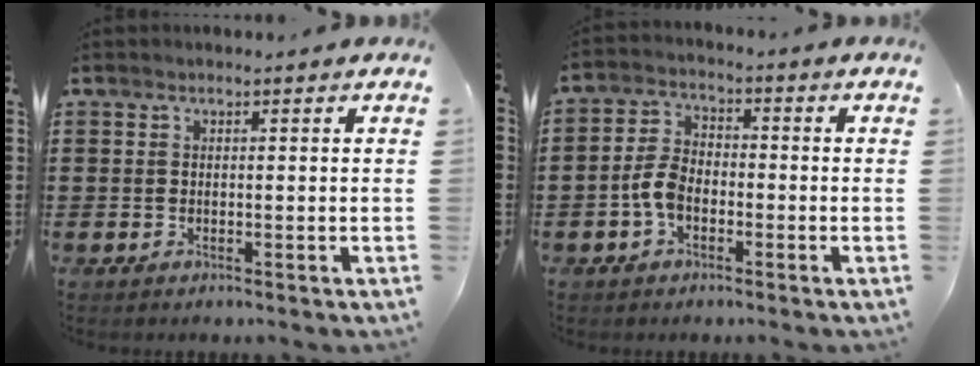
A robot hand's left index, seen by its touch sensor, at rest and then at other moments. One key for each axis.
{"total": 5.1, "fx": -1.8, "fy": 3.1, "fz": 3.6, "tx": -0.099, "ty": 0.001, "tz": -0.043}